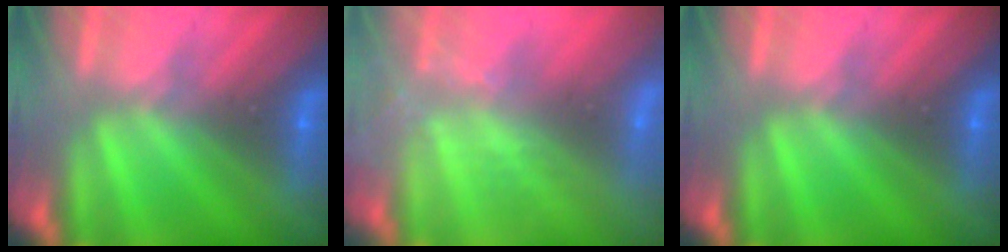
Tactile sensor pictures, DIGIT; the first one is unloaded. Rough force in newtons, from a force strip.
{"total": 2.2}
{"total": 0.0}